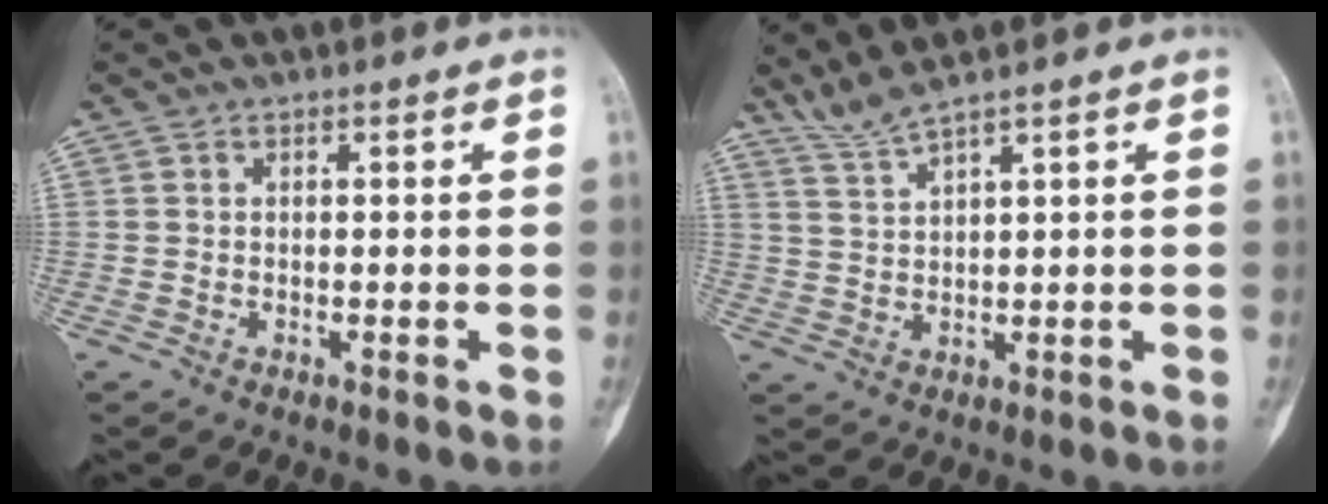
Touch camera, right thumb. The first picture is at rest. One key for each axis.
{"total": 3.7, "fx": 3.3, "fy": -1.0, "fz": 1.4, "tx": -0.044, "ty": -0.017, "tz": 0.083}